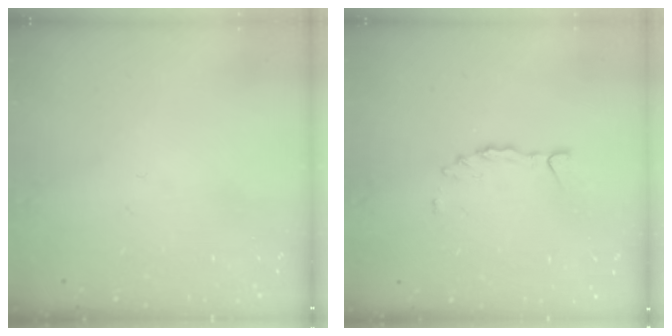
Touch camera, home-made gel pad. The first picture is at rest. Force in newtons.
{"total": 2.3, "press": 2.3, "slide": 0.2}